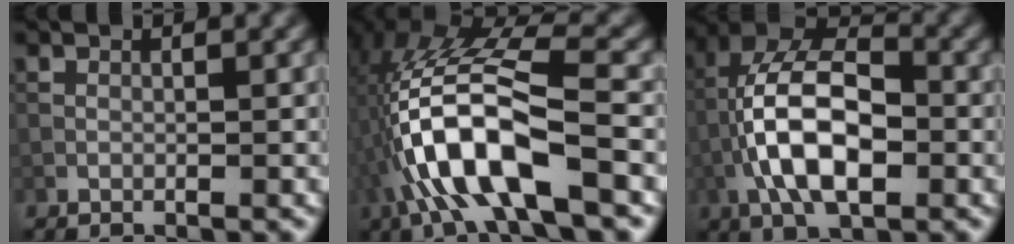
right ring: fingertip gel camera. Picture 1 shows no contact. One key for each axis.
{"total": 11.6, "fx": -3.6, "fy": 3.8, "fz": 10.4, "tx": -0.217, "ty": 0.011, "tz": -0.064}
{"total": 9.9, "fx": -1.9, "fy": 4.9, "fz": 8.4, "tx": -0.163, "ty": 0.018, "tz": -0.040}